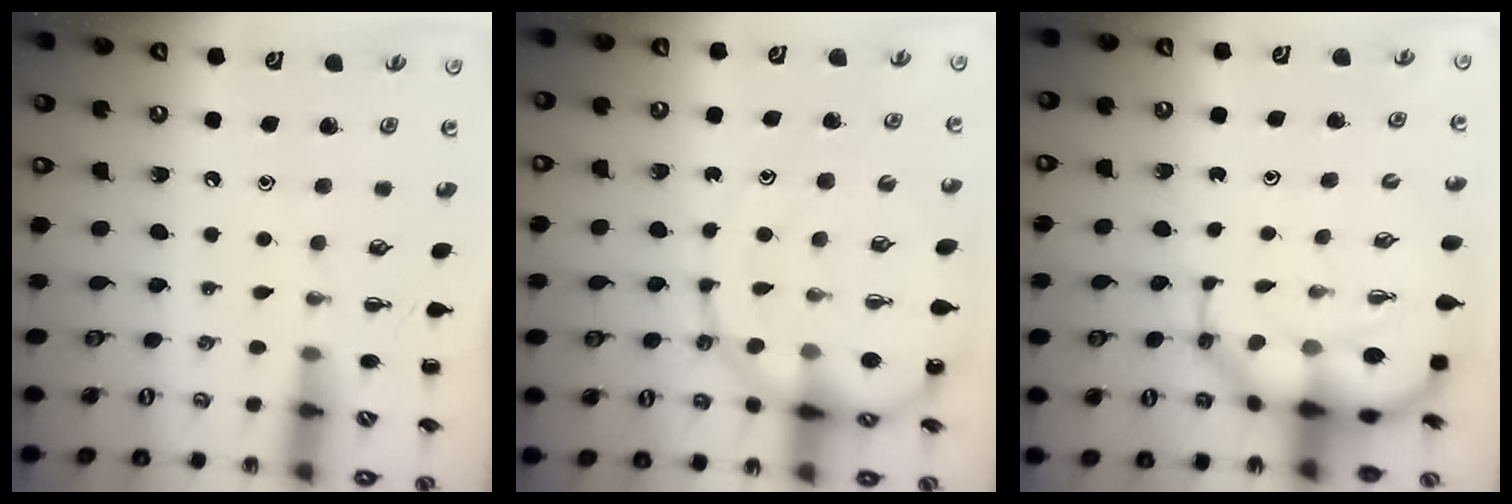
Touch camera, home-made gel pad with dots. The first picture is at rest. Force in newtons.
{"total": 15.8, "press": 15.5, "slide": 3.3}
{"total": 10.0, "press": 9.6, "slide": 2.9}